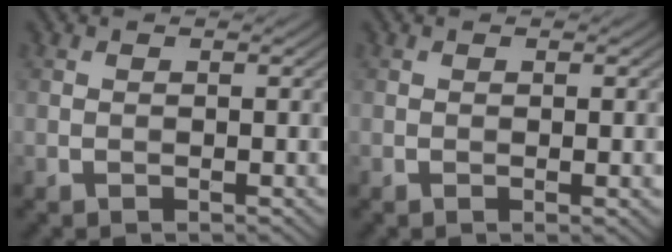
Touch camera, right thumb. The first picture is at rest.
{"total": 0.9, "force": [-0.1, 0.1, 0.9], "torque": [-0.015, -0.002, -0.002]}